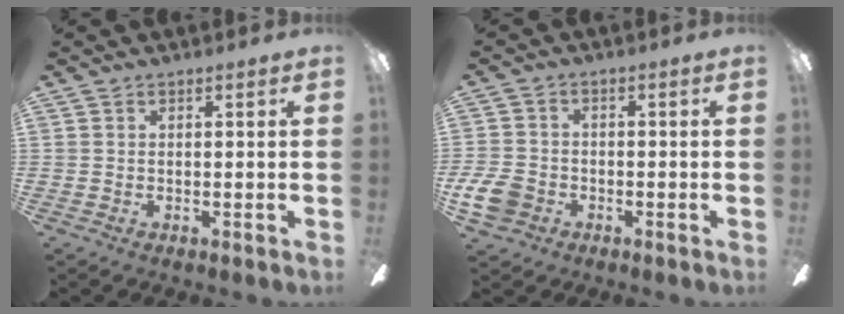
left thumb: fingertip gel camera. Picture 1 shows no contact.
{"total": 7.0, "force": [-2.8, 5.5, 3.3], "torque": [-0.085, 0.020, -0.053]}